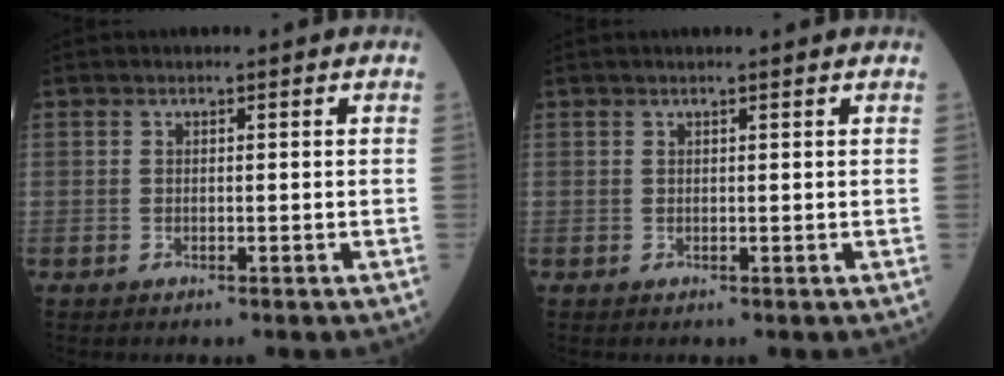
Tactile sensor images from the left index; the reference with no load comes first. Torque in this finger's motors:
{"motor_torque": [-0.01, -0.22, -0.04, -0.01]}